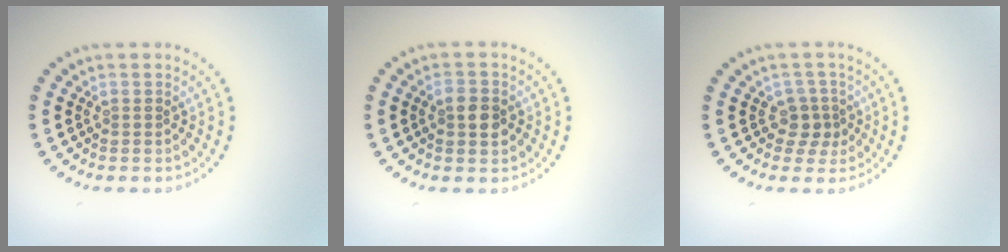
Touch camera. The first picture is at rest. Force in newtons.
{"total": 2.5, "press": 2.5, "slide": 0.1}
{"total": 2.1, "press": 1.7, "slide": 1.2}